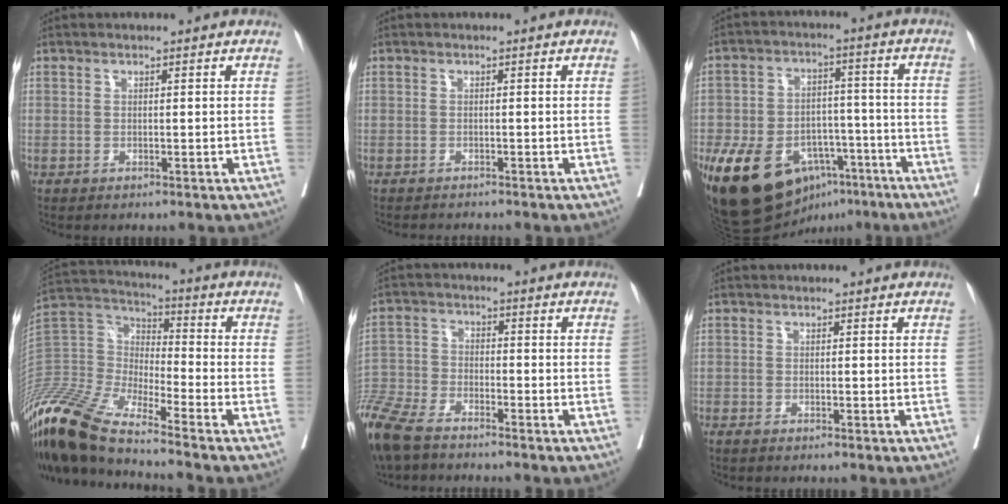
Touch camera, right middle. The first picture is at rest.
{"total": 2.4, "force": [-2.3, 0.0, 0.6], "torque": [-0.005, -0.005, -0.032]}
{"total": 20.4, "force": [-11.0, 12.3, 11.9], "torque": [-0.240, 0.013, -0.166]}
{"total": 20.1, "force": [-16.3, 2.6, 11.4], "torque": [-0.272, -0.012, -0.325]}
{"total": 12.2, "force": [-10.0, 3.8, 5.9], "torque": [-0.128, -0.020, -0.188]}
{"total": 0.7, "force": [-0.6, 0.1, 0.3], "torque": [-0.010, -0.002, -0.012]}